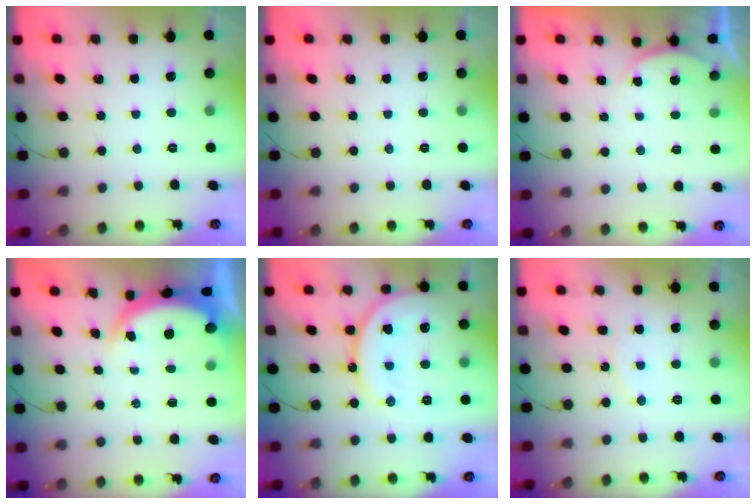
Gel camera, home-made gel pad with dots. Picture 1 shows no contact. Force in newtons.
{"total": 0.0}
{"total": 2.8, "press": 2.7, "slide": 0.6}
{"total": 4.5, "press": 4.4, "slide": 0.8}
{"total": 16.8, "press": 16.4, "slide": 3.7}
{"total": 5.5, "press": 5.5, "slide": 0.5}